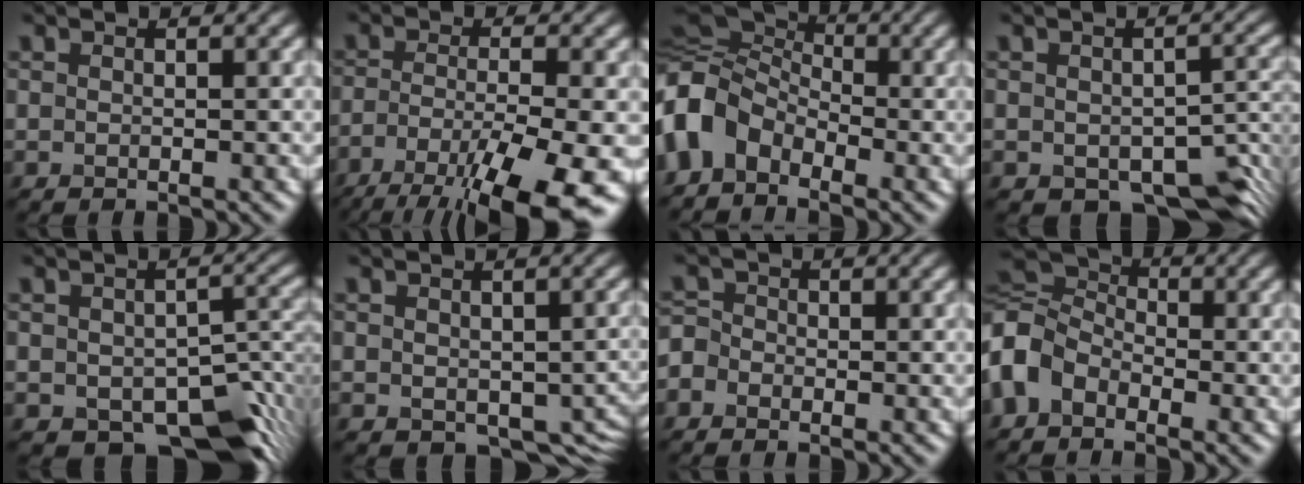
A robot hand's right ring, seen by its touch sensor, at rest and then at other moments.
{"total": 11.5, "force": [-7.0, 2.7, 8.7], "torque": [-0.152, -0.012, -0.118]}
{"total": 8.0, "force": [-3.2, 5.3, 4.9], "torque": [-0.109, 0.007, -0.087]}
{"total": 6.9, "force": [-3.2, 3.7, 4.9], "torque": [-0.058, -0.019, -0.042]}
{"total": 8.7, "force": [-4.1, 4.6, 6.2], "torque": [-0.082, -0.020, -0.056]}
{"total": 4.7, "force": [-1.0, 3.1, 3.3], "torque": [-0.048, -0.024, -0.005]}
{"total": 2.0, "force": [-1.0, 1.6, 0.6], "torque": [-0.004, 0.007, -0.027]}
{"total": 6.4, "force": [-1.9, 4.7, 3.8], "torque": [-0.090, 0.009, -0.062]}